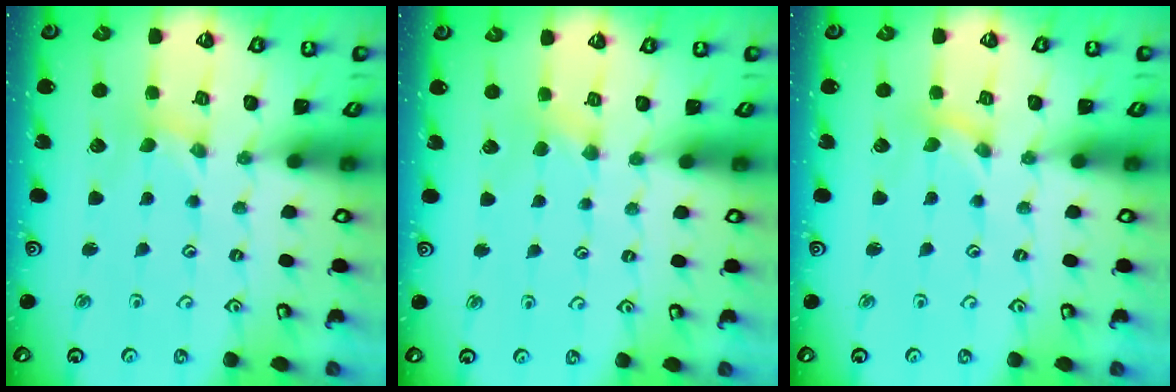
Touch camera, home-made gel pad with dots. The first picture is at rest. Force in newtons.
{"total": 1.6, "press": 1.6, "slide": 0.4}
{"total": 0.0}